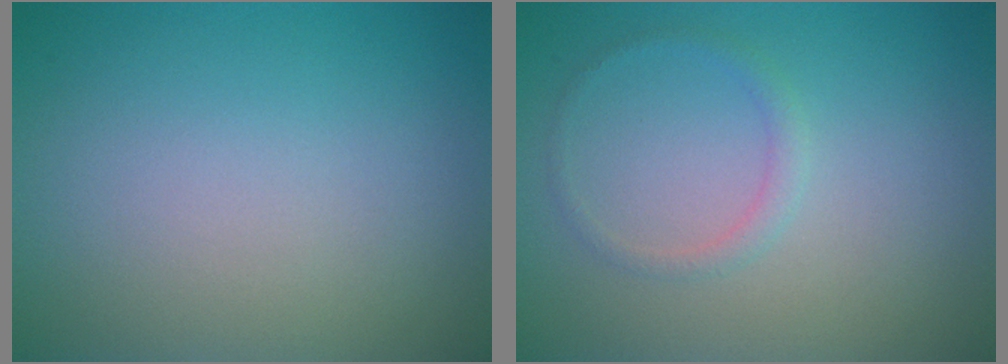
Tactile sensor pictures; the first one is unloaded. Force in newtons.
{"total": 1.0, "press": 1.0, "slide": 0.1}